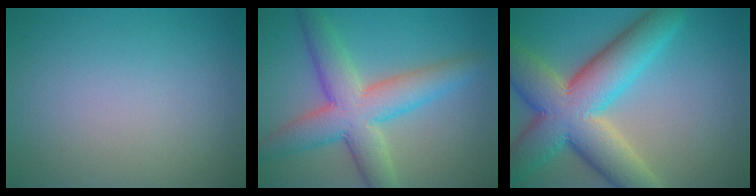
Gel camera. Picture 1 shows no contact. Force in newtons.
{"total": 7.7, "press": 7.7, "slide": 0.1}
{"total": 11.9, "press": 11.8, "slide": 0.5}